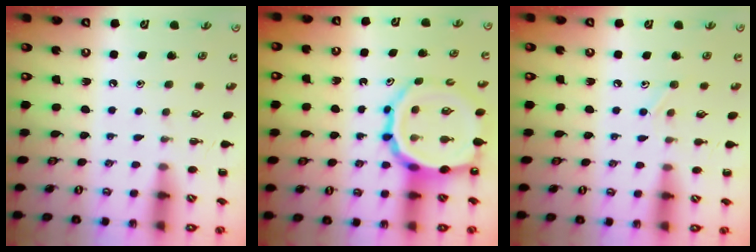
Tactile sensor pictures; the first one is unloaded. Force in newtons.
{"total": 16.2, "press": 15.9, "slide": 3.2}
{"total": 7.7, "press": 7.3, "slide": 2.5}